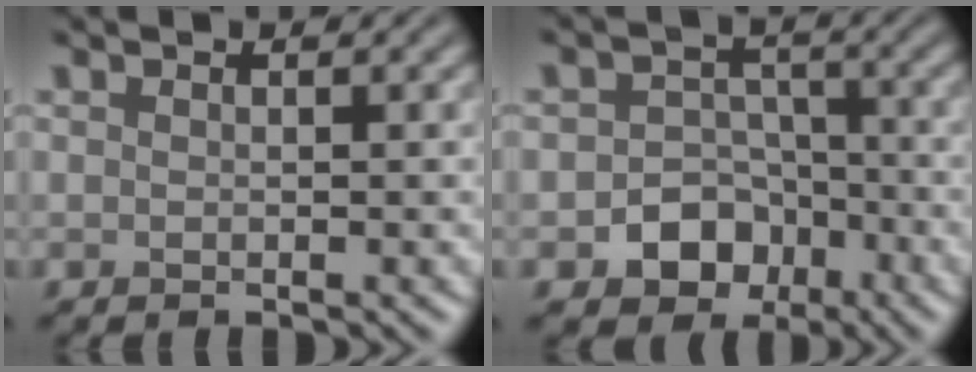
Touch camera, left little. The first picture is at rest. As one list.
[{"total": 4.8, "force": [-2.2, 3.8, 2.0], "torque": [-0.004, 0.005, -0.047]}]